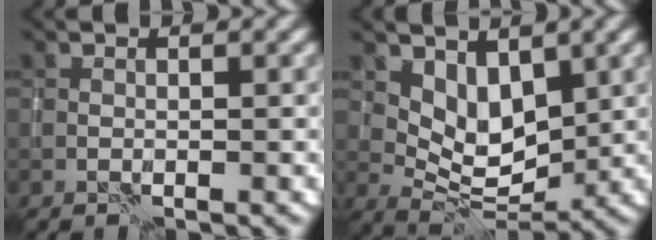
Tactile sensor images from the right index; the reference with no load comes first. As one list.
[{"total": 4.3, "force": [2.3, 2.2, 2.8], "torque": [-0.049, -0.012, 0.040]}]